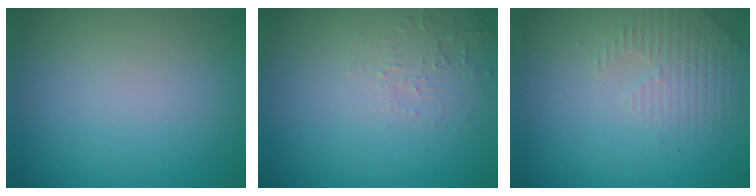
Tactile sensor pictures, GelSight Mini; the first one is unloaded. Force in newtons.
{"total": 1.9, "press": 1.9, "slide": 0.3}
{"total": 2.8, "press": 2.7, "slide": 0.8}